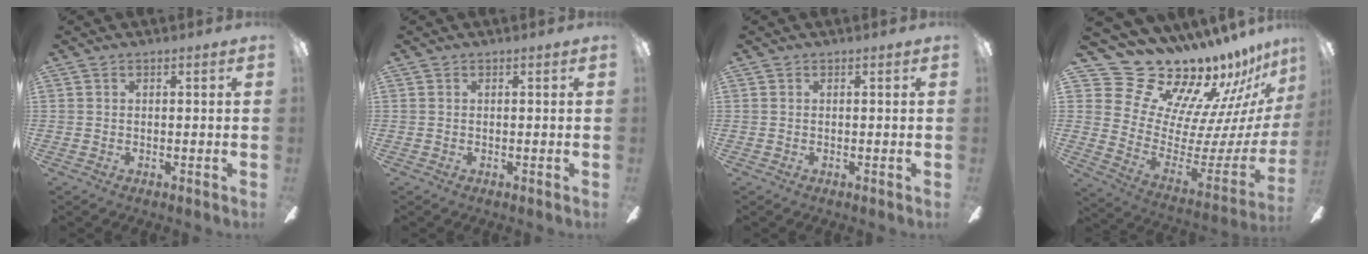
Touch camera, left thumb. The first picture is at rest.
{"total": 0.0}
{"total": 0.0}
{"total": 20.5, "force": [18.5, 7.2, 5.1], "torque": [-0.087, -0.177, 0.355]}